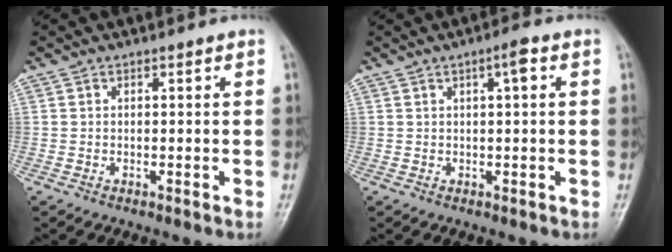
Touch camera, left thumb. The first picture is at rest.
{"total": 2.8, "force": [0.9, 0.5, 2.5], "torque": [-0.041, 0.004, 0.012]}